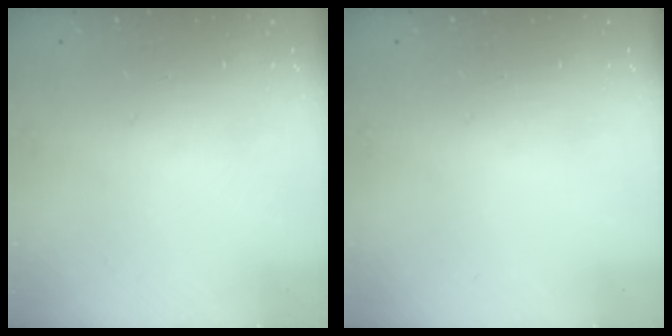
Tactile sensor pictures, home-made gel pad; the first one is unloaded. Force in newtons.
{"total": 0.0}